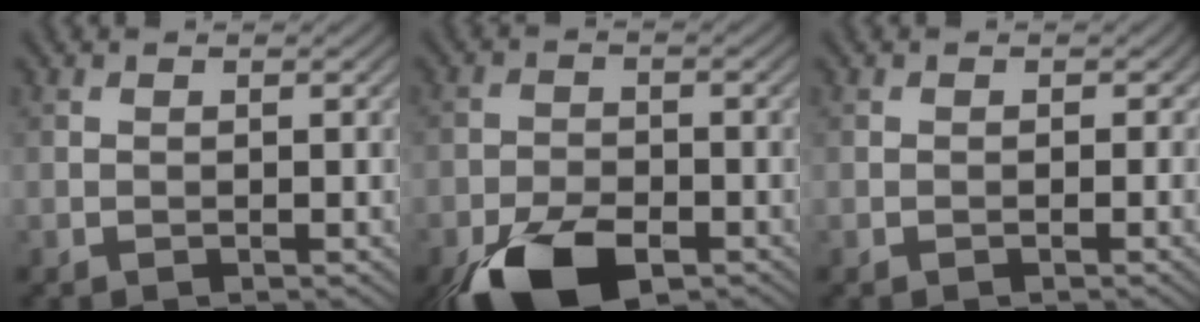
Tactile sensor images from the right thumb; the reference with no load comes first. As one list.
[{"total": 10.5, "force": [-6.1, 4.8, 7.1], "torque": [-0.142, -0.019, -0.113]}, {"total": 0.7, "force": [-0.1, 0.7, 0.0], "torque": [0.003, -0.004, -0.006]}]